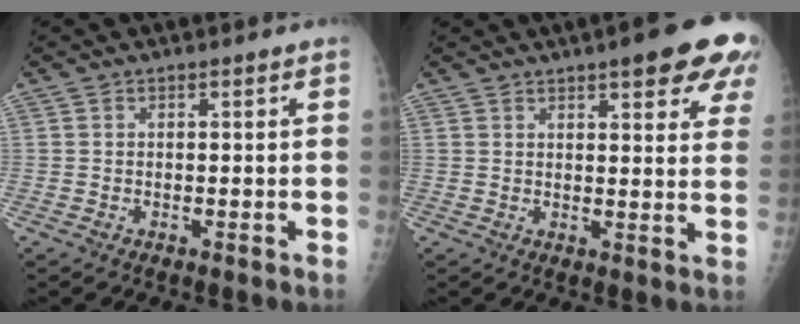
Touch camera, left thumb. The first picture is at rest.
{"total": 13.6, "force": [8.0, 3.7, 10.4], "torque": [-0.103, -0.026, 0.091]}